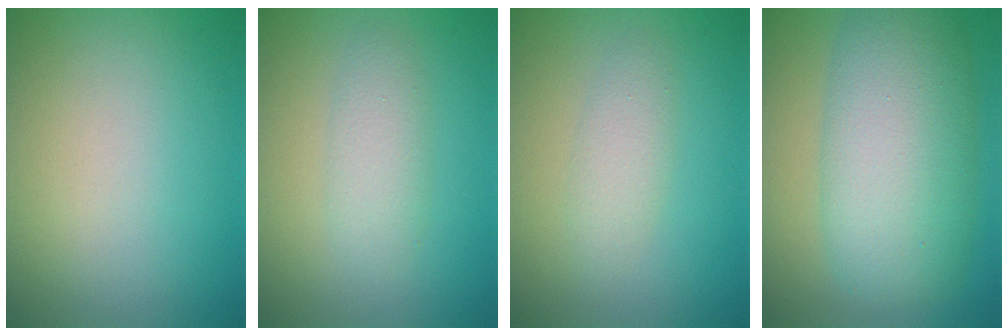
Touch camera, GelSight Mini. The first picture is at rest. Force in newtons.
{"total": 2.3, "press": 2.3, "slide": 0.1}
{"total": 1.8, "press": 1.8, "slide": 0.1}
{"total": 9.5, "press": 9.5, "slide": 0.2}